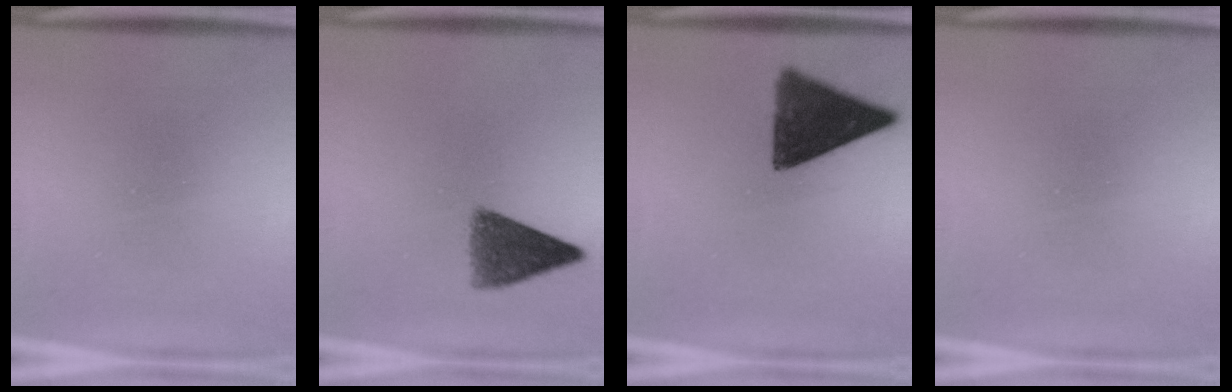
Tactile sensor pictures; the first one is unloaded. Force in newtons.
{"total": 6.8}
{"total": 12.5}
{"total": 0.0}